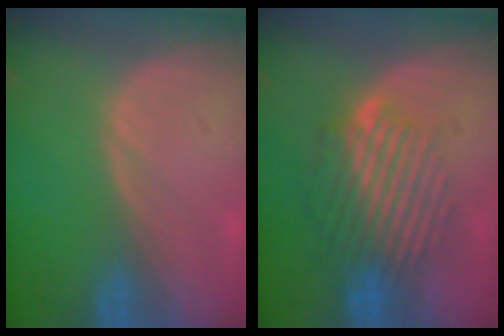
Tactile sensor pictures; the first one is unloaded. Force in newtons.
{"total": 9.1, "press": 8.1, "slide": 4.3}